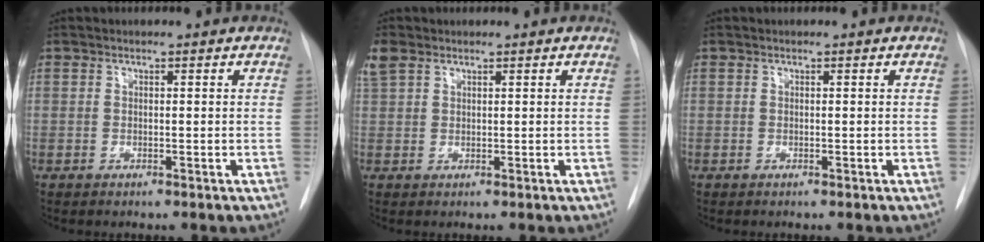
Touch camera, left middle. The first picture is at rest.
{"total": 2.7, "force": [1.8, 1.5, 1.3], "torque": [-0.047, 0.022, 0.044]}
{"total": 0.0}